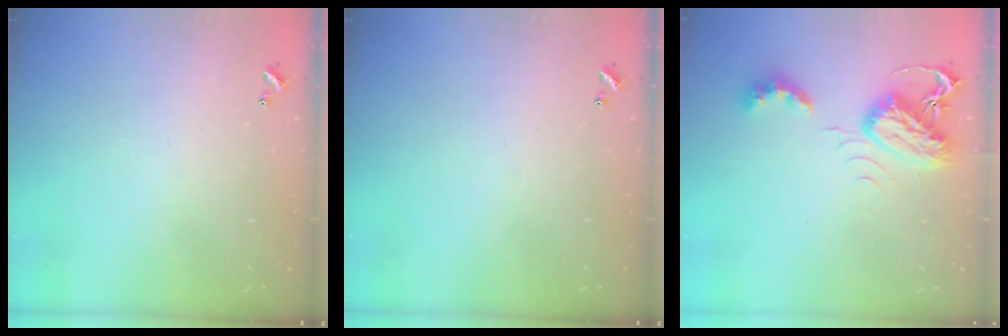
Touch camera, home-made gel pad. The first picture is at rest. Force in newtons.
{"total": 0.0}
{"total": 7.7, "press": 7.7, "slide": 0.2}